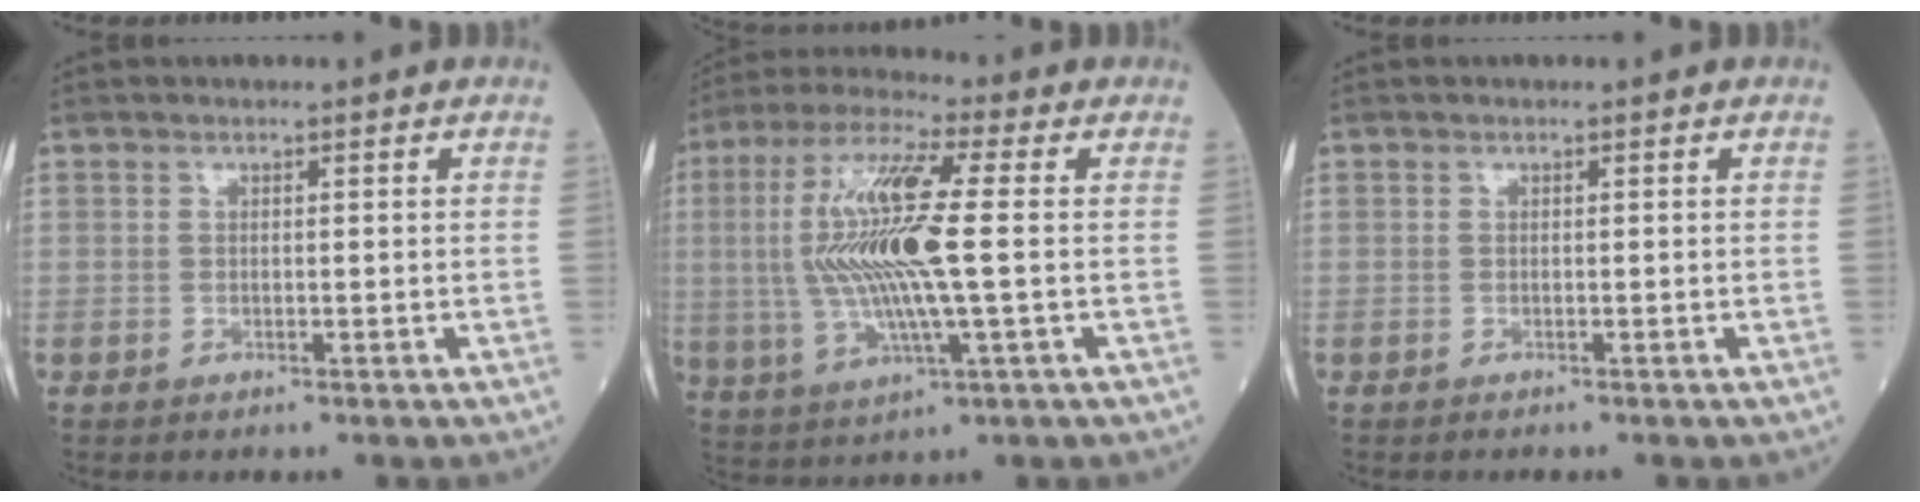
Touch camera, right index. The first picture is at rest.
{"total": 15.8, "force": [0.5, 1.8, 15.7], "torque": [-0.329, 0.007, 0.005]}
{"total": 0.0}